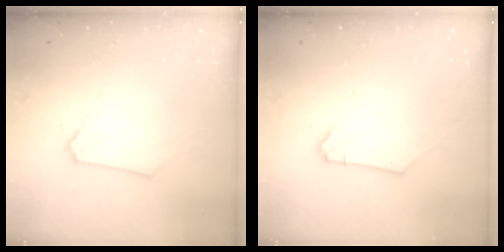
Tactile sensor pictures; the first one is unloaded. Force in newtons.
{"total": 1.9, "press": 1.9, "slide": 0.3}